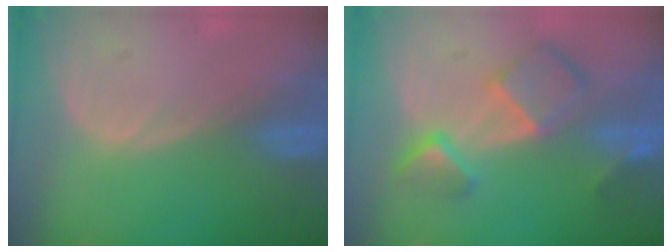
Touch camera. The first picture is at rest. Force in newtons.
{"total": 7.9, "press": 6.9, "slide": 3.9}